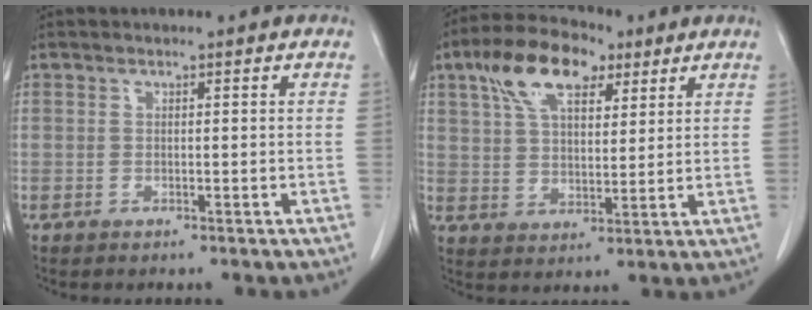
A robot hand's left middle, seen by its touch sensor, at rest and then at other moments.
{"total": 11.8, "force": [6.5, 5.4, 8.2], "torque": [-0.157, 0.030, 0.118]}